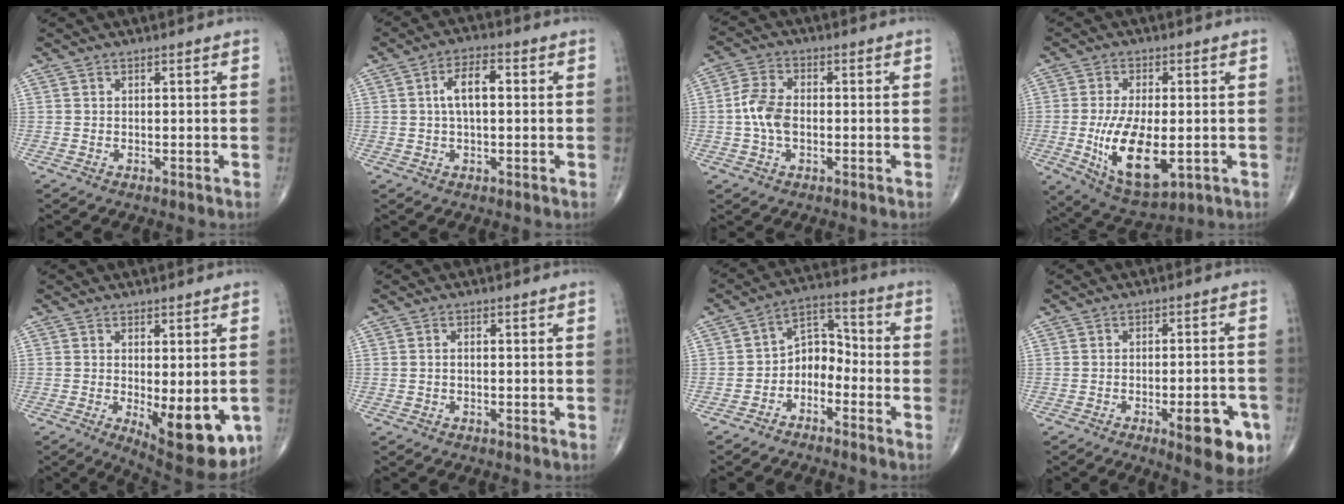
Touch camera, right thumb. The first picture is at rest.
{"total": 6.1, "force": [0.8, 2.8, 5.4], "torque": [-0.095, 0.014, 0.008]}
{"total": 5.4, "force": [-0.7, 3.2, 4.2], "torque": [-0.094, 0.013, -0.019]}
{"total": 13.9, "force": [-2.5, 6.4, 12.0], "torque": [-0.211, -0.018, -0.027]}
{"total": 13.0, "force": [-3.3, 4.8, 11.6], "torque": [-0.137, -0.026, -0.030]}
{"total": 0.6, "force": [-0.2, 0.2, 0.5], "torque": [-0.009, 0.000, -0.006]}
{"total": 7.2, "force": [-3.5, 4.9, 3.9], "torque": [-0.039, 0.057, -0.076]}
{"total": 10.5, "force": [-4.7, 3.2, 8.8], "torque": [-0.092, 0.014, -0.055]}